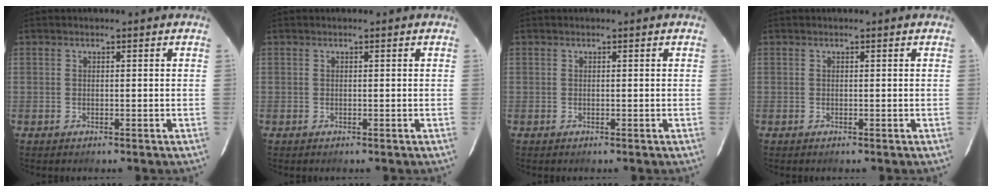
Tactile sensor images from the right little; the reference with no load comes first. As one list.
[{"total": 0.0}, {"total": 0.0}, {"total": 0.0}]